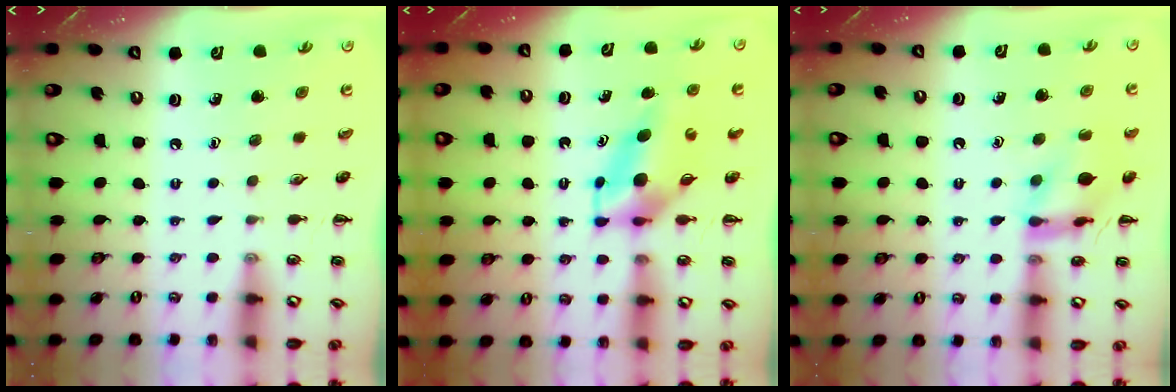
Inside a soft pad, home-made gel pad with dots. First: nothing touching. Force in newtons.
{"total": 5.7, "press": 5.6, "slide": 1.1}
{"total": 12.8, "press": 12.8, "slide": 1.1}